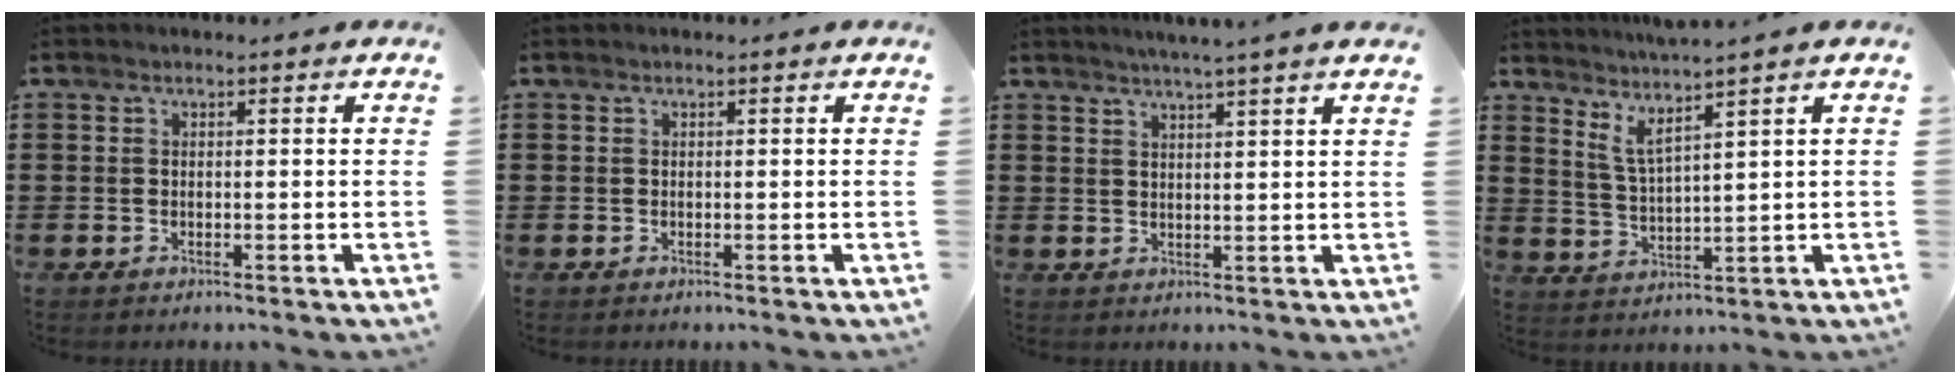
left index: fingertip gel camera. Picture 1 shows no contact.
{"total": 0.0}
{"total": 2.8, "force": [2.4, -1.0, 0.9], "torque": [-0.022, -0.008, 0.042]}
{"total": 3.8, "force": [2.8, -0.1, 2.5], "torque": [-0.059, -0.016, 0.045]}